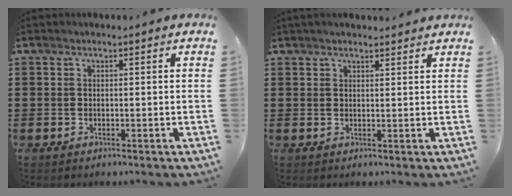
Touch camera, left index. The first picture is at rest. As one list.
[{"total": 1.5, "force": [1.4, 0.3, 0.1], "torque": [-0.005, 0.003, 0.028]}]